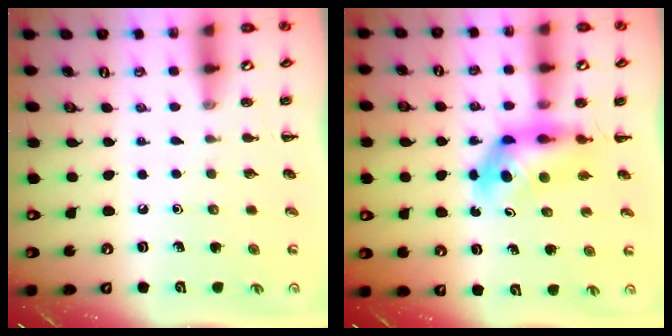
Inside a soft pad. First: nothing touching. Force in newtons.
{"total": 5.1, "press": 5.0, "slide": 0.9}